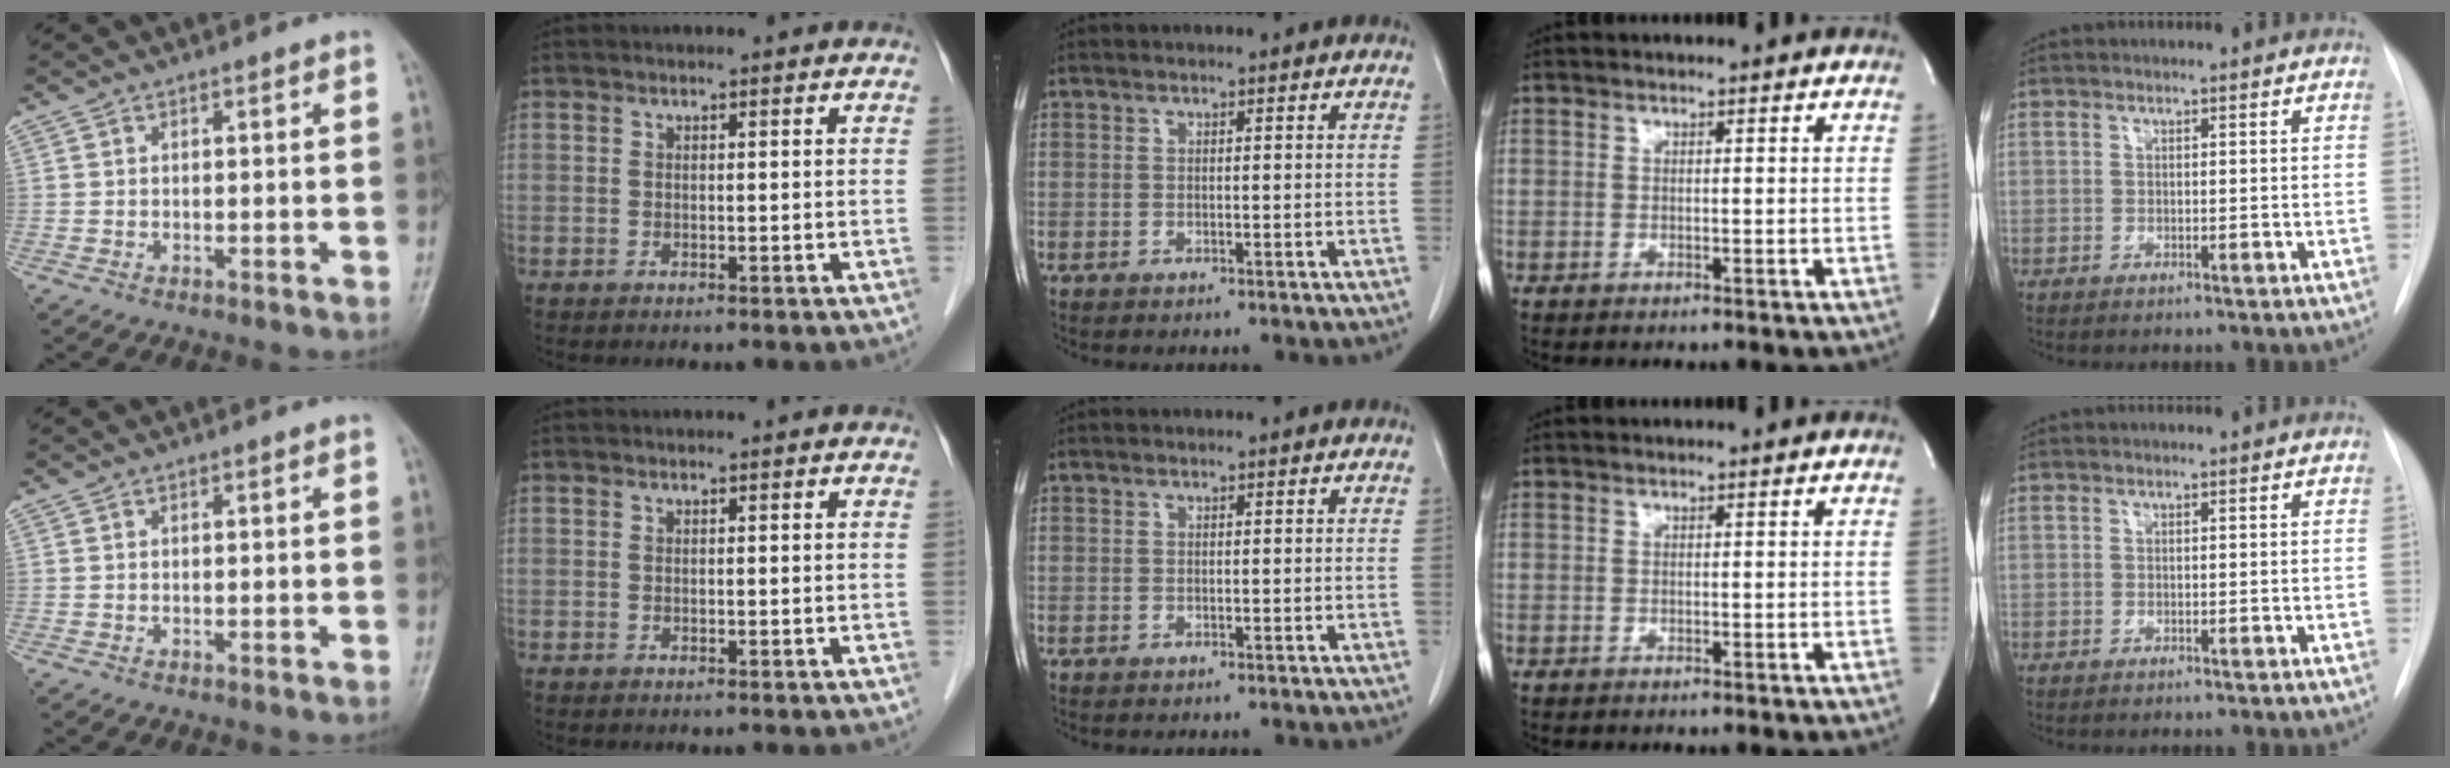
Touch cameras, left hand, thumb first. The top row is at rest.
{}